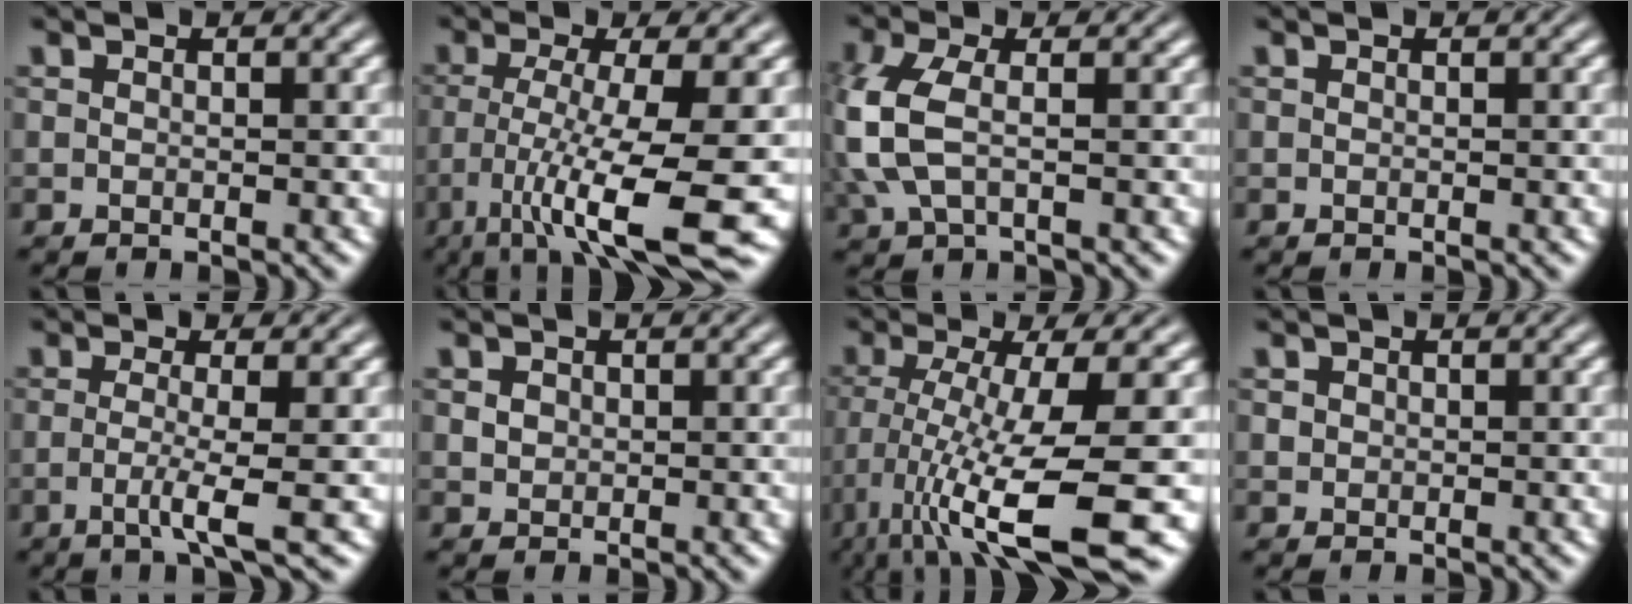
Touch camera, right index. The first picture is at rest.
{"total": 8.7, "force": [-3.2, 1.5, 7.9], "torque": [-0.130, -0.037, -0.033]}
{"total": 4.2, "force": [-0.3, 2.3, 3.5], "torque": [-0.108, -0.023, 0.011]}
{"total": 0.0}
{"total": 3.0, "force": [-0.7, -1.1, 2.6], "torque": [-0.054, -0.018, -0.008]}
{"total": 0.6, "force": [0.3, -0.5, 0.1], "torque": [0.000, -0.008, 0.017]}
{"total": 9.4, "force": [-2.8, 2.7, 8.6], "torque": [-0.159, -0.047, -0.015]}
{"total": 0.0}